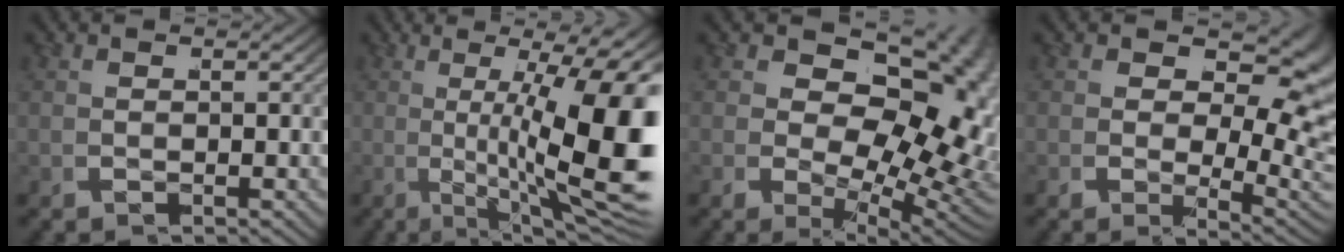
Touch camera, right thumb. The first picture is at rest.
{"total": 14.1, "force": [0.4, 5.5, 13.0], "torque": [-0.190, -0.010, 0.010]}
{"total": 13.2, "force": [0.2, 9.0, 9.7], "torque": [-0.144, -0.039, 0.015]}
{"total": 7.3, "force": [0.4, 4.4, 5.8], "torque": [-0.076, -0.032, 0.020]}